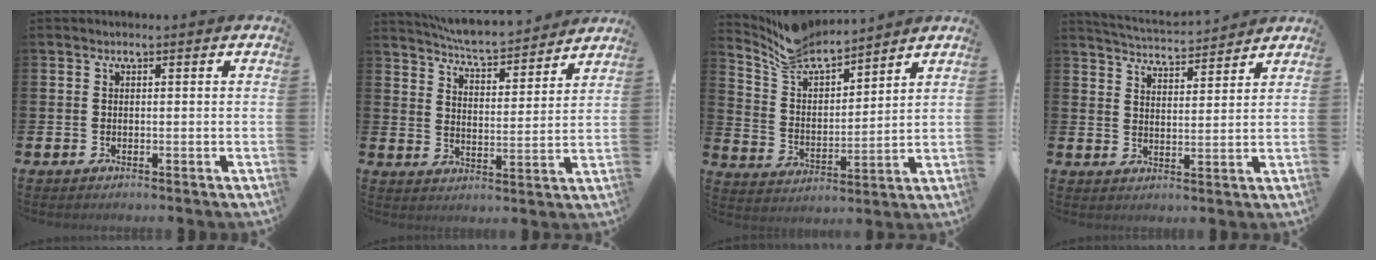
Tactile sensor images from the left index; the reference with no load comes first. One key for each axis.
{"total": 6.3, "fx": 6.2, "fy": 0.3, "fz": 1.1, "tx": -0.045, "ty": -0.049, "tz": 0.106}
{"total": 8.0, "fx": 7.6, "fy": 2.0, "fz": 1.7, "tx": -0.072, "ty": -0.047, "tz": 0.140}
{"total": 4.5, "fx": 4.5, "fy": 0.1, "fz": 0.1, "tx": -0.019, "ty": -0.032, "tz": 0.079}